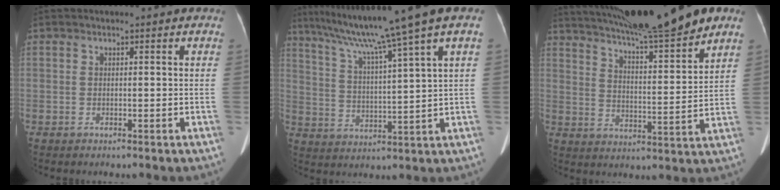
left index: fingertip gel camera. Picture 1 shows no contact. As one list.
[{"total": 15.0, "force": [10.4, -2.6, 10.5], "torque": [-0.173, 0.003, 0.164]}, {"total": 18.9, "force": [15.7, -0.1, 10.6], "torque": [-0.173, 0.000, 0.238]}]